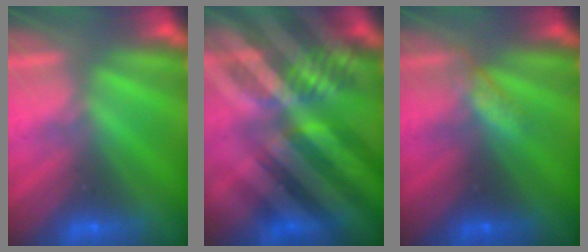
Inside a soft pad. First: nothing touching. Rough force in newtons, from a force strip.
{"total": 6.9}
{"total": 3.2}